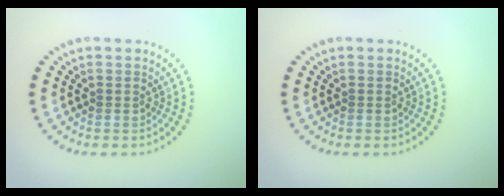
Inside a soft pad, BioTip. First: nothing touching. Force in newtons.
{"total": 0.0}